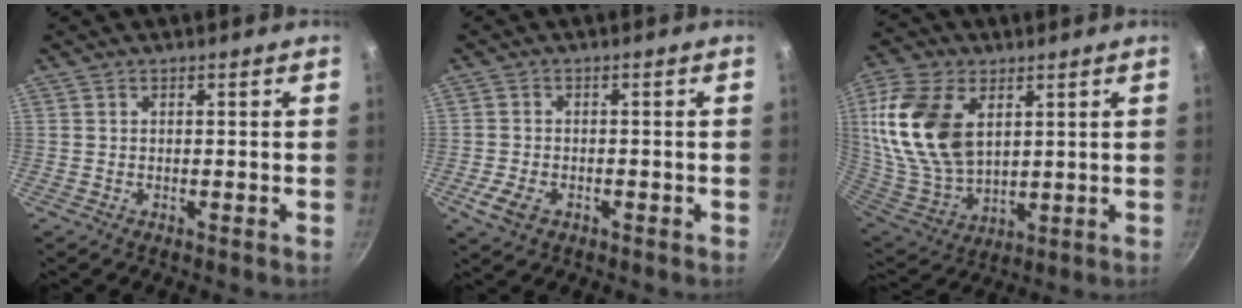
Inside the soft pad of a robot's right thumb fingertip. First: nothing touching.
{"total": 4.6, "force": [-1.9, 3.0, 2.9], "torque": [-0.056, 0.009, -0.034]}
{"total": 19.6, "force": [5.6, 12.2, 14.3], "torque": [-0.272, -0.024, 0.118]}